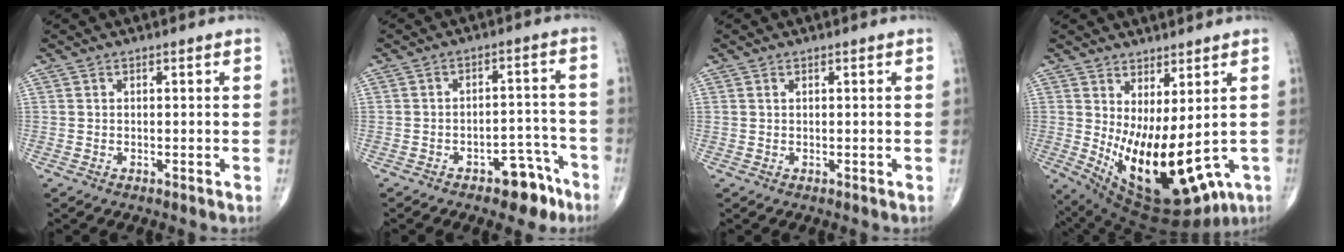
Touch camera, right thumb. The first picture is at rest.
{"total": 7.6, "force": [-4.9, 3.8, 4.3], "torque": [-0.030, 0.048, -0.065]}
{"total": 0.0}
{"total": 18.4, "force": [-2.1, 8.1, 16.4], "torque": [-0.263, -0.030, 0.000]}